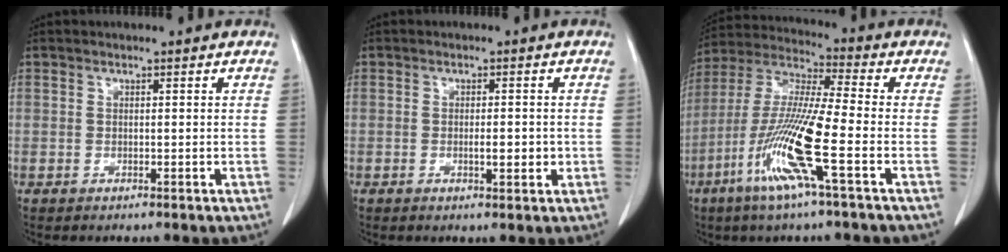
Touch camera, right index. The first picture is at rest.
{"total": 2.4, "force": [-0.3, 0.7, 2.3], "torque": [-0.037, 0.001, -0.001]}
{"total": 14.5, "force": [-5.6, -0.2, 13.4], "torque": [-0.276, -0.016, -0.115]}